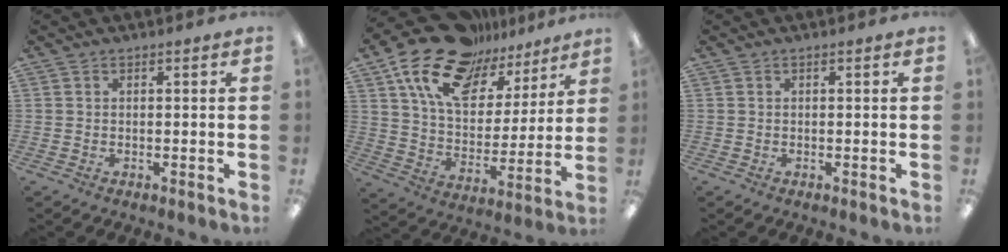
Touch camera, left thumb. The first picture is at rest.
{"total": 19.2, "force": [13.6, 9.8, 9.3], "torque": [-0.182, -0.077, 0.243]}
{"total": 0.0}